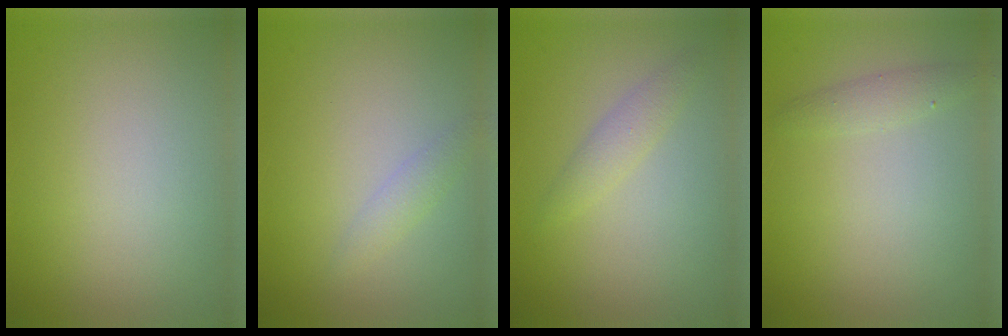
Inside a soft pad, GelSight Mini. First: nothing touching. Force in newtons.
{"total": 1.2, "press": 1.2, "slide": 0.1}
{"total": 1.5, "press": 1.5, "slide": 0.0}
{"total": 1.3, "press": 1.3, "slide": 0.1}